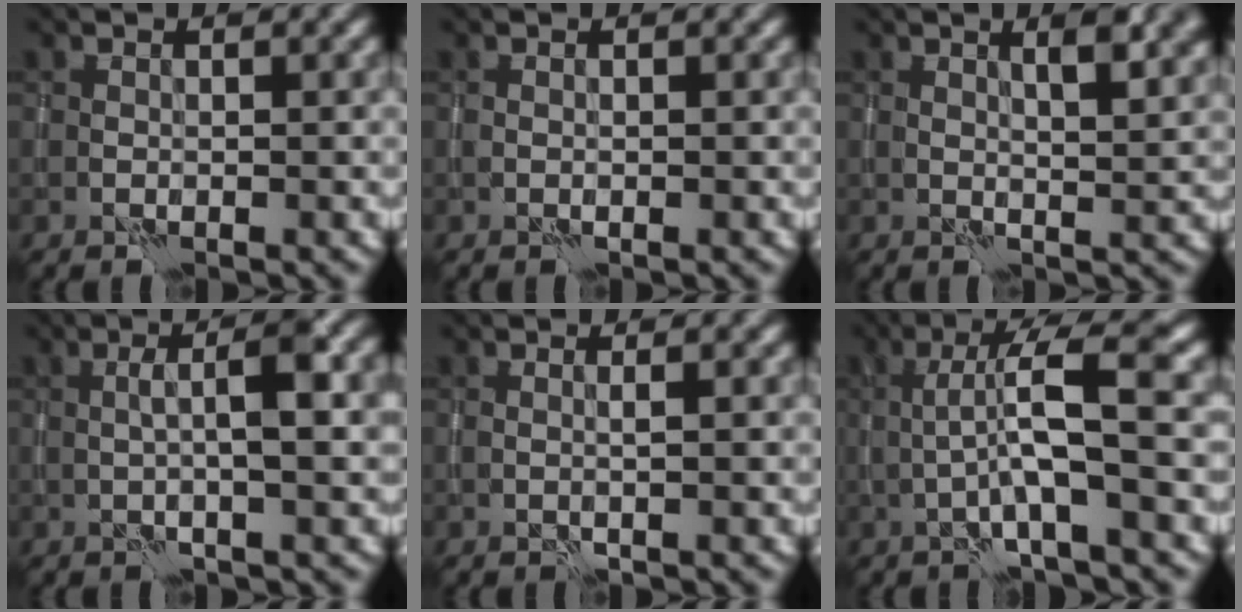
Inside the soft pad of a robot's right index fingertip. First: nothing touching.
{"total": 0.0}
{"total": 4.0, "force": [1.7, 1.2, 3.5], "torque": [-0.043, 0.006, 0.020]}
{"total": 4.9, "force": [0.2, 0.9, 4.8], "torque": [-0.081, 0.011, 0.001]}
{"total": 0.9, "force": [0.0, 0.2, 0.9], "torque": [-0.012, 0.002, -0.003]}
{"total": 5.7, "force": [-0.7, 0.7, 5.6], "torque": [-0.101, 0.017, -0.013]}